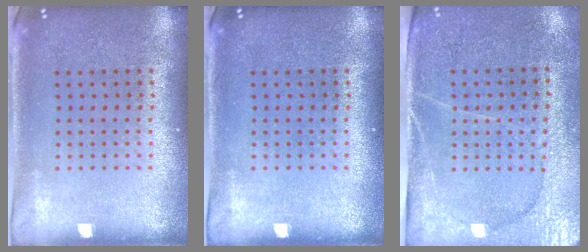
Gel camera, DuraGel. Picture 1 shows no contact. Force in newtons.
{"total": 0.0}
{"total": 3.0, "press": 2.8, "slide": 1.3}